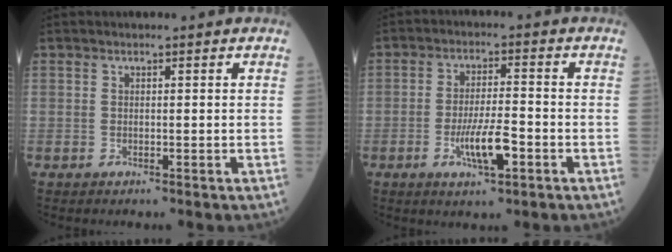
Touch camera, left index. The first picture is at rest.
{"total": 6.6, "force": [-2.7, 1.3, 5.9], "torque": [-0.114, -0.008, -0.050]}